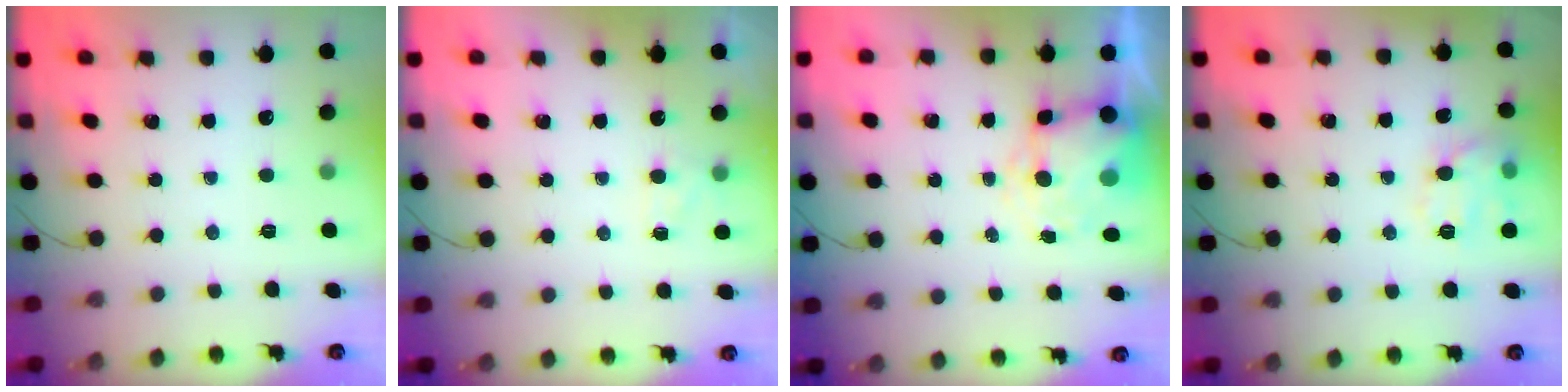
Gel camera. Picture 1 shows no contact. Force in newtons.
{"total": 4.1, "press": 3.9, "slide": 1.4}
{"total": 5.8, "press": 5.7, "slide": 1.2}
{"total": 11.5, "press": 11.4, "slide": 0.5}